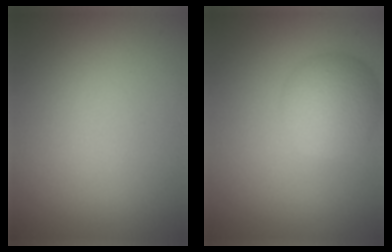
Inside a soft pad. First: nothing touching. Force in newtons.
{"total": 4.5, "press": 4.5, "slide": 0.2}